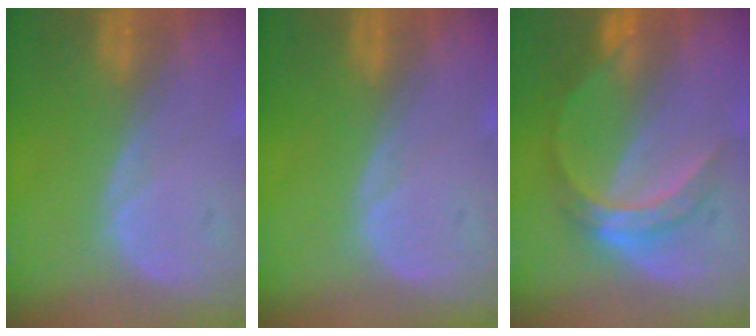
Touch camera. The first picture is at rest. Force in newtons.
{"total": 0.0}
{"total": 5.4, "press": 5.3, "slide": 0.6}